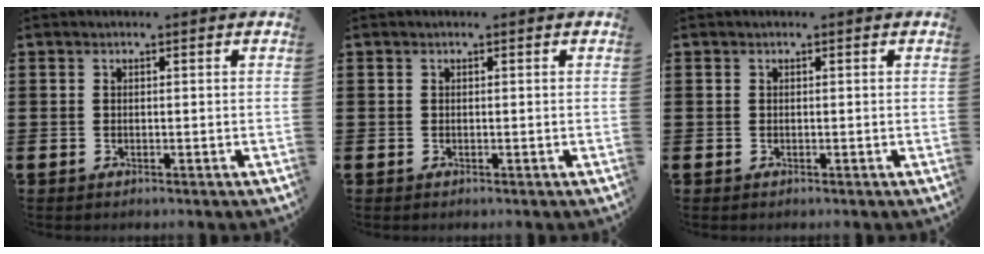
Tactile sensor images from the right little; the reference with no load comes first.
{"total": 0.0}
{"total": 0.0}